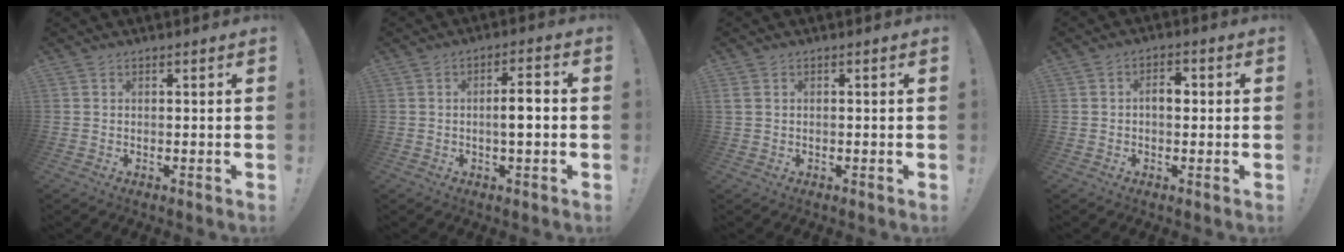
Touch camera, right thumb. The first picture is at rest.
{"total": 5.6, "force": [-0.8, 1.1, 5.5], "torque": [-0.084, 0.005, -0.020]}
{"total": 1.0, "force": [-0.1, 0.9, 0.5], "torque": [-0.013, 0.004, 0.000]}
{"total": 4.4, "force": [-0.1, 2.6, 3.6], "torque": [-0.061, 0.013, -0.006]}